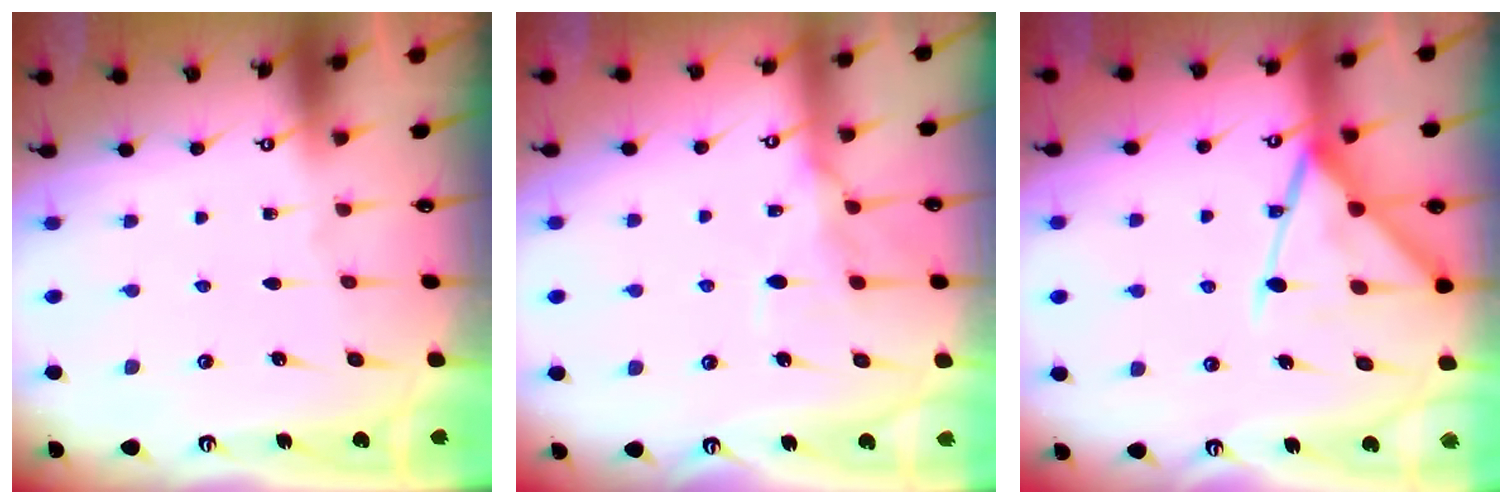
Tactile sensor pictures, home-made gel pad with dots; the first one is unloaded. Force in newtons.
{"total": 10.8, "press": 10.8, "slide": 0.9}
{"total": 14.9, "press": 14.9, "slide": 1.2}